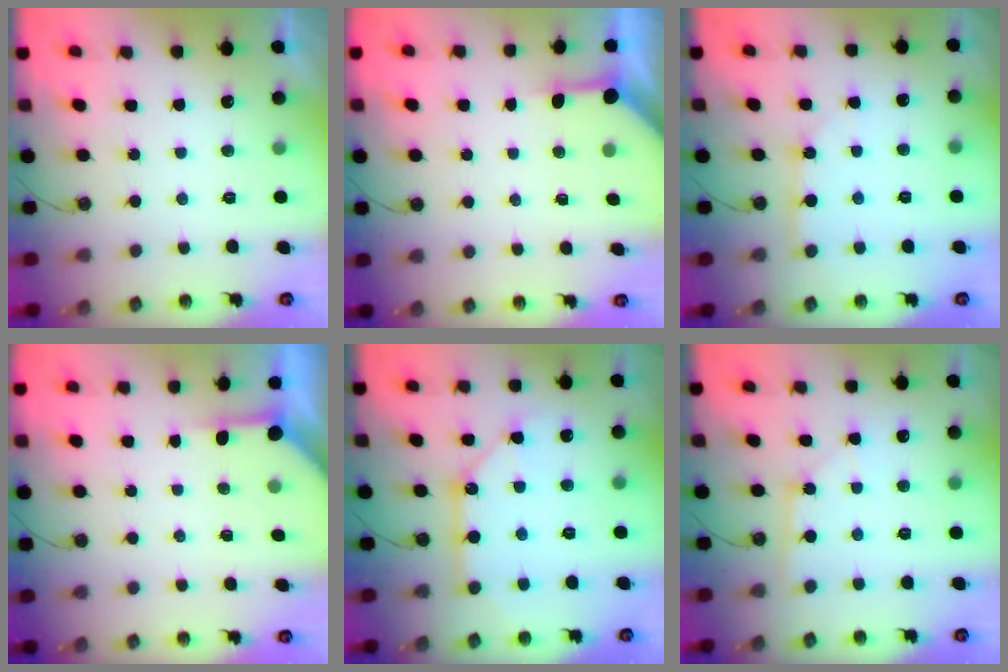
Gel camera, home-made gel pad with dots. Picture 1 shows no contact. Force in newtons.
{"total": 3.5, "press": 3.5, "slide": 0.5}
{"total": 4.1, "press": 4.1, "slide": 0.4}
{"total": 3.7, "press": 3.7, "slide": 0.4}
{"total": 10.5, "press": 10.5, "slide": 1.2}
{"total": 2.1, "press": 2.1, "slide": 0.3}